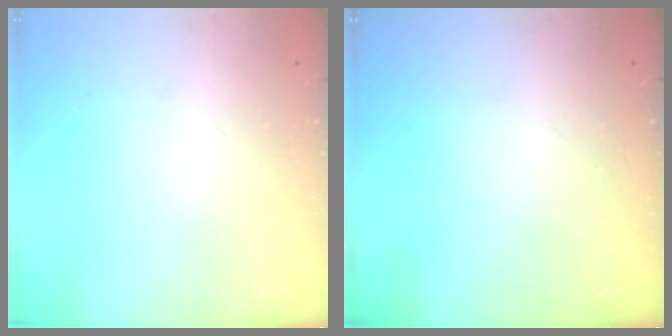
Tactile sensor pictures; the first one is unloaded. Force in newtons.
{"total": 0.0}